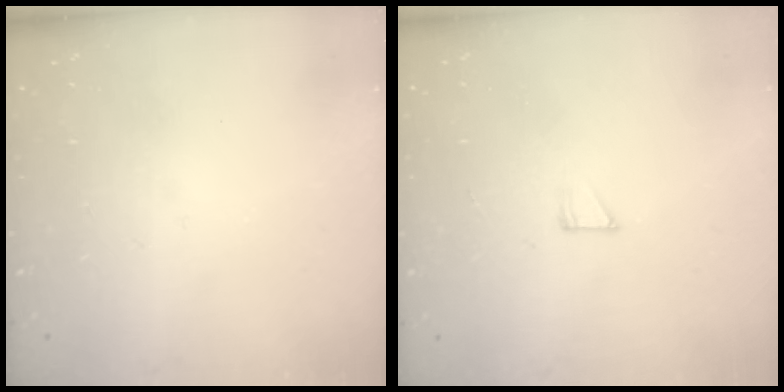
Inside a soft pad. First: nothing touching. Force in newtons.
{"total": 3.6, "press": 3.6, "slide": 0.3}